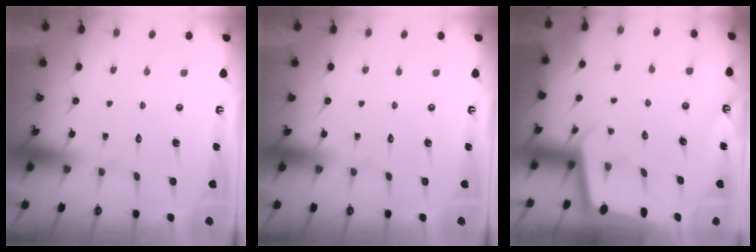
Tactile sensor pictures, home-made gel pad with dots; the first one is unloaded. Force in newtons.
{"total": 0.0}
{"total": 1.8, "press": 1.8, "slide": 0.1}